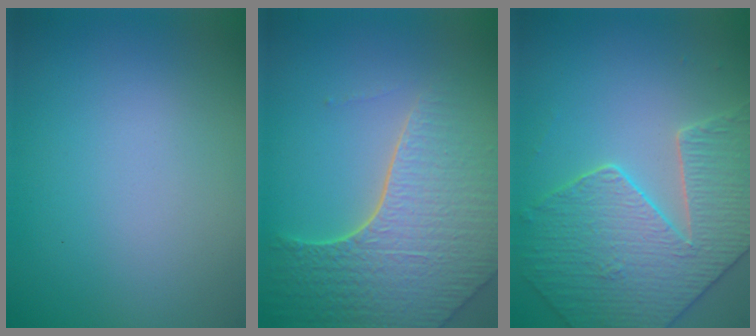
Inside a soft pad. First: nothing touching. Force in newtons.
{"total": 8.0, "press": 5.7, "slide": 5.7}
{"total": 5.3, "press": 5.0, "slide": 1.8}